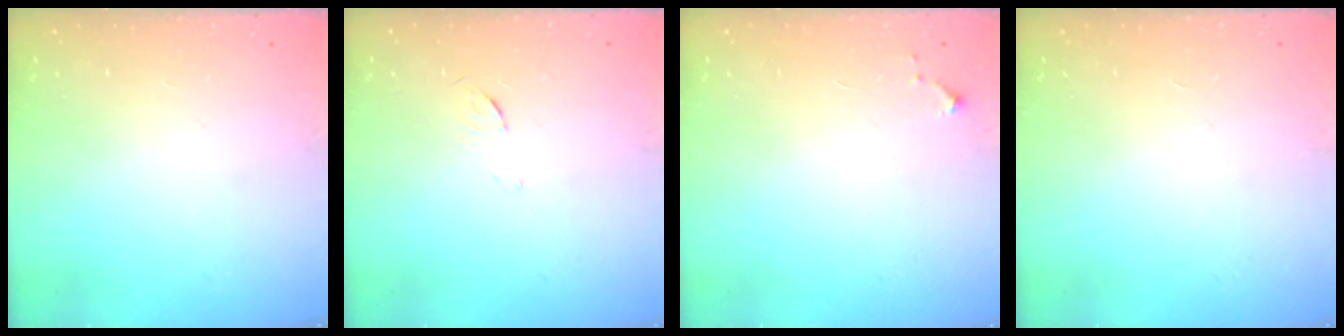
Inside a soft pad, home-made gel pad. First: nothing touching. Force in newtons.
{"total": 3.4, "press": 3.4, "slide": 0.3}
{"total": 3.5, "press": 3.5, "slide": 0.3}
{"total": 1.7, "press": 1.7, "slide": 0.1}